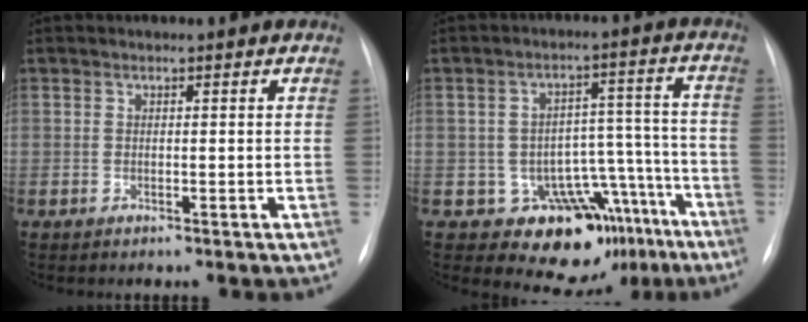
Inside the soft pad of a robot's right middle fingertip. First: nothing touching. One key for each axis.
{"total": 12.5, "fx": -8.0, "fy": 8.4, "fz": 4.5, "tx": -0.011, "ty": 0.080, "tz": -0.099}